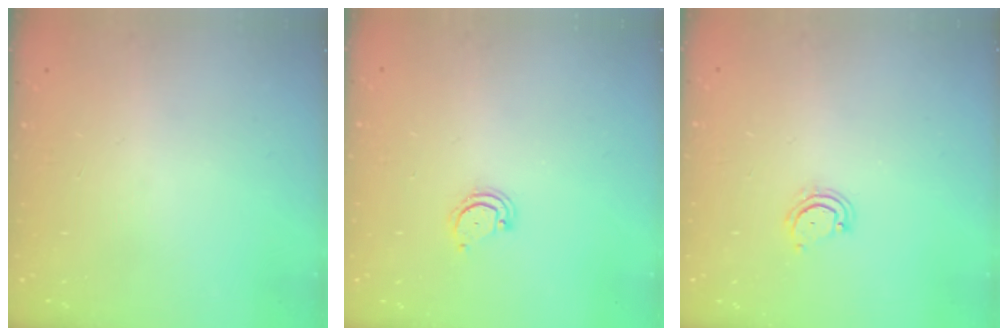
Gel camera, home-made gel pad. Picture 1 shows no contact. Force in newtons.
{"total": 2.5, "press": 2.5, "slide": 0.2}
{"total": 4.1, "press": 4.1, "slide": 0.3}